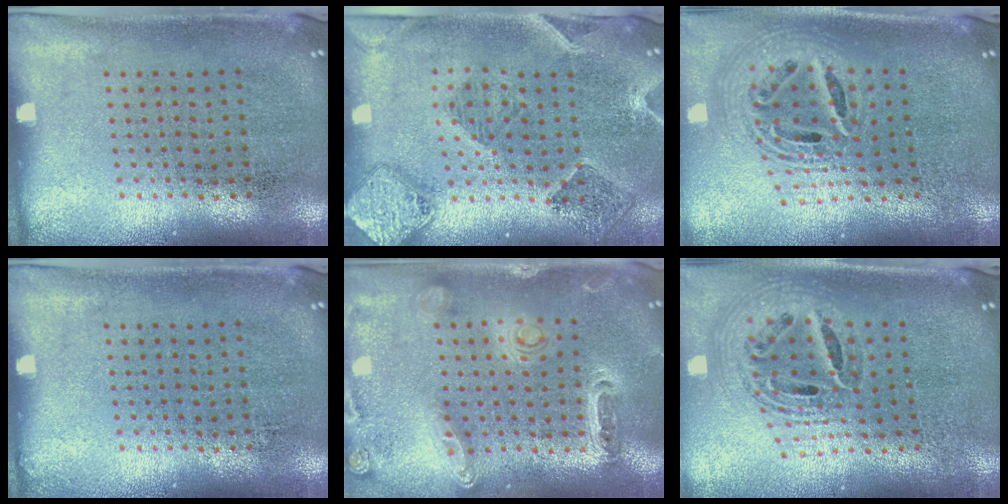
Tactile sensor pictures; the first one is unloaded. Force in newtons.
{"total": 1.5, "press": 1.5, "slide": 0.3}
{"total": 2.4, "press": 1.8, "slide": 1.6}
{"total": 0.0}
{"total": 1.3, "press": 1.2, "slide": 0.4}
{"total": 1.6, "press": 1.4, "slide": 0.8}